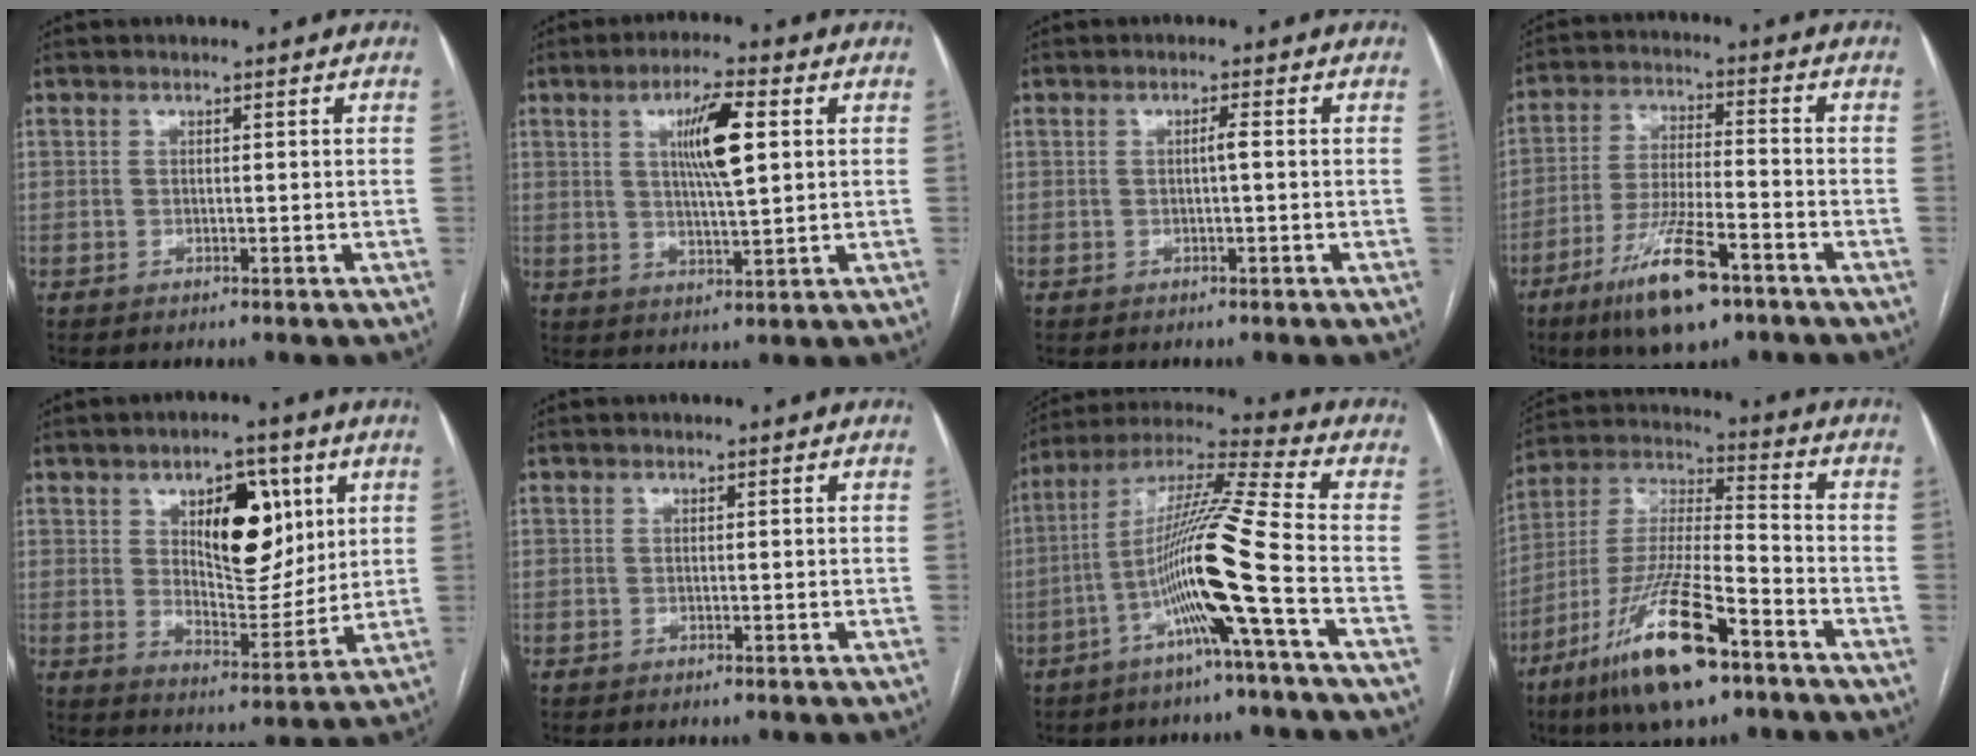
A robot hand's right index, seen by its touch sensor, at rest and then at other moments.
{"total": 8.1, "force": [2.3, 0.9, 7.8], "torque": [-0.139, 0.003, 0.041]}
{"total": 1.1, "force": [-0.1, -0.1, 1.1], "torque": [-0.019, 0.001, -0.001]}
{"total": 12.6, "force": [-7.6, 2.4, 9.7], "torque": [-0.192, -0.021, -0.130]}
{"total": 11.7, "force": [4.5, 5.3, 9.4], "torque": [-0.142, 0.003, 0.080]}
{"total": 0.0}
{"total": 14.7, "force": [-4.8, -2.1, 13.7], "torque": [-0.257, 0.002, -0.100]}
{"total": 18.3, "force": [-10.8, 3.1, 14.5], "torque": [-0.314, -0.038, -0.197]}